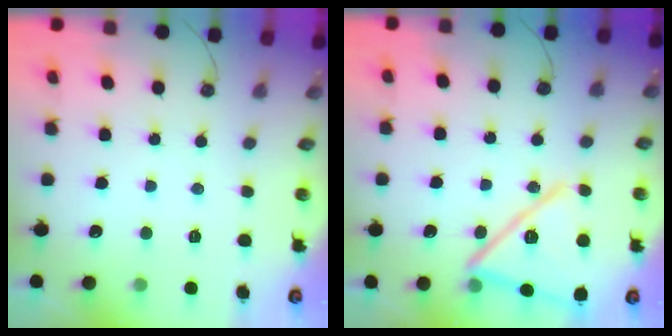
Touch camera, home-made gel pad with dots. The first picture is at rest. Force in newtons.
{"total": 19.3, "press": 19.3, "slide": 0.8}